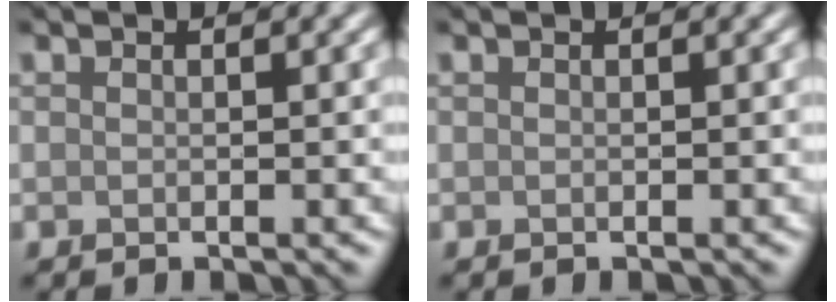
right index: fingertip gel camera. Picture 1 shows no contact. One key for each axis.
{"total": 0.0}